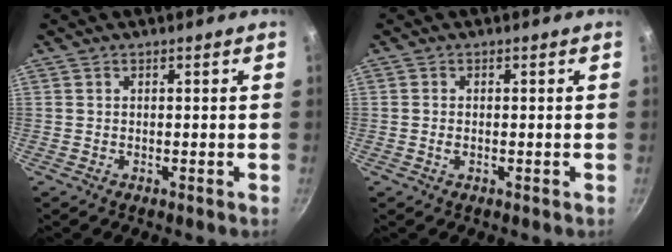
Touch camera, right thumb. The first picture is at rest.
{"total": 1.1, "force": [-0.2, 0.6, 0.8], "torque": [-0.019, 0.002, -0.006]}